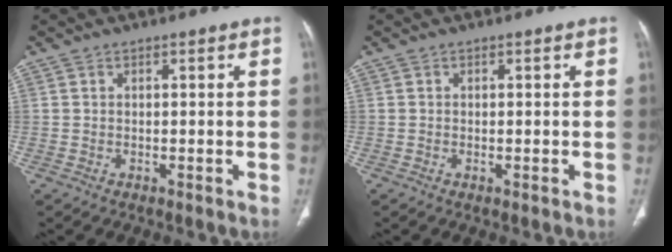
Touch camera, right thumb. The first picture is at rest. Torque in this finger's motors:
{"motor_torque": [-0.33, -0.13, -0.39, 0.16, -0.01]}